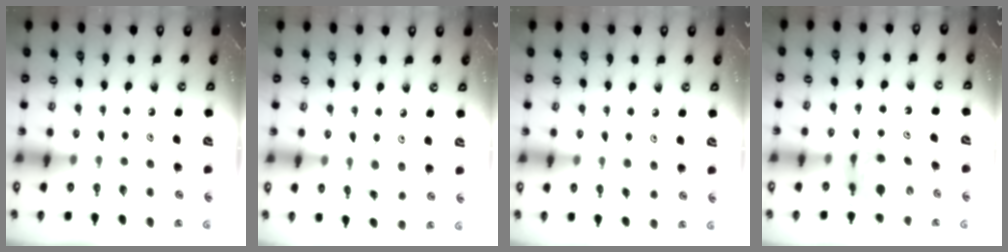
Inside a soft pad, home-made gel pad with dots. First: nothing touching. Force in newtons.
{"total": 1.0, "press": 1.0, "slide": 0.2}
{"total": 2.7, "press": 2.6, "slide": 0.4}
{"total": 6.7, "press": 6.7, "slide": 0.4}